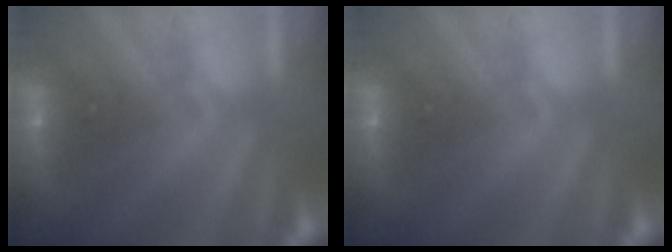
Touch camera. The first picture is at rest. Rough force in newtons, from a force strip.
{"total": 0.0}